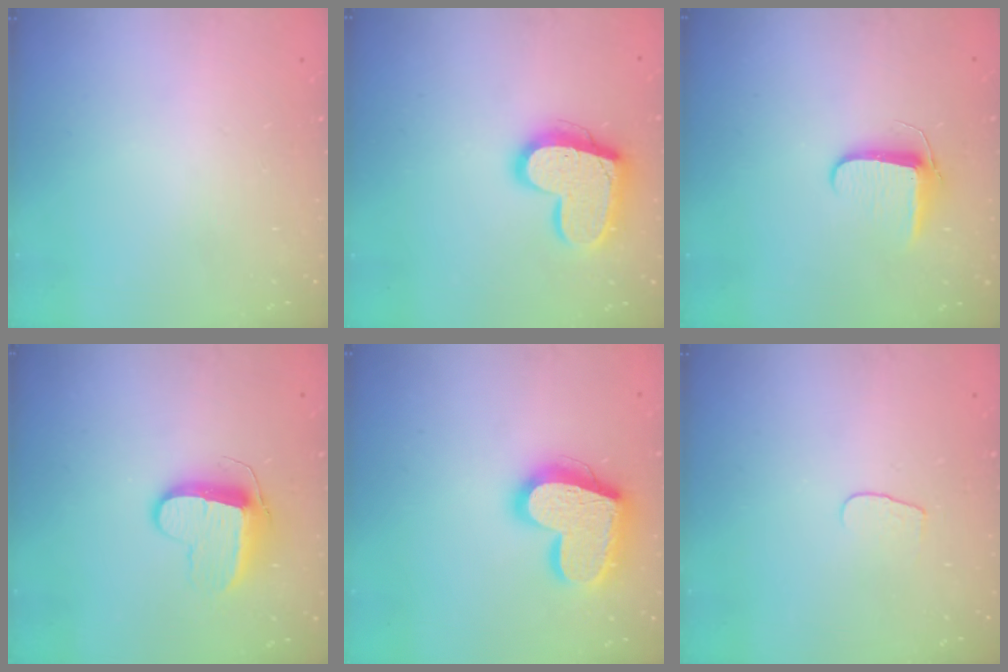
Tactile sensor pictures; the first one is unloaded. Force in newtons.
{"total": 17.0, "press": 16.9, "slide": 1.4}
{"total": 7.8, "press": 7.7, "slide": 1.1}
{"total": 10.5, "press": 10.5, "slide": 0.4}
{"total": 20.5, "press": 20.4, "slide": 1.7}
{"total": 4.2, "press": 4.2, "slide": 0.4}